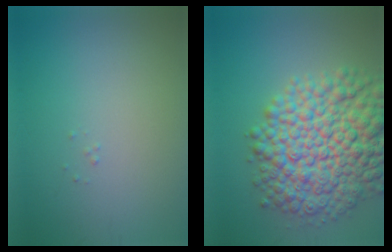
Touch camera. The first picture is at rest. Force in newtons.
{"total": 12.1, "press": 12.1, "slide": 0.3}